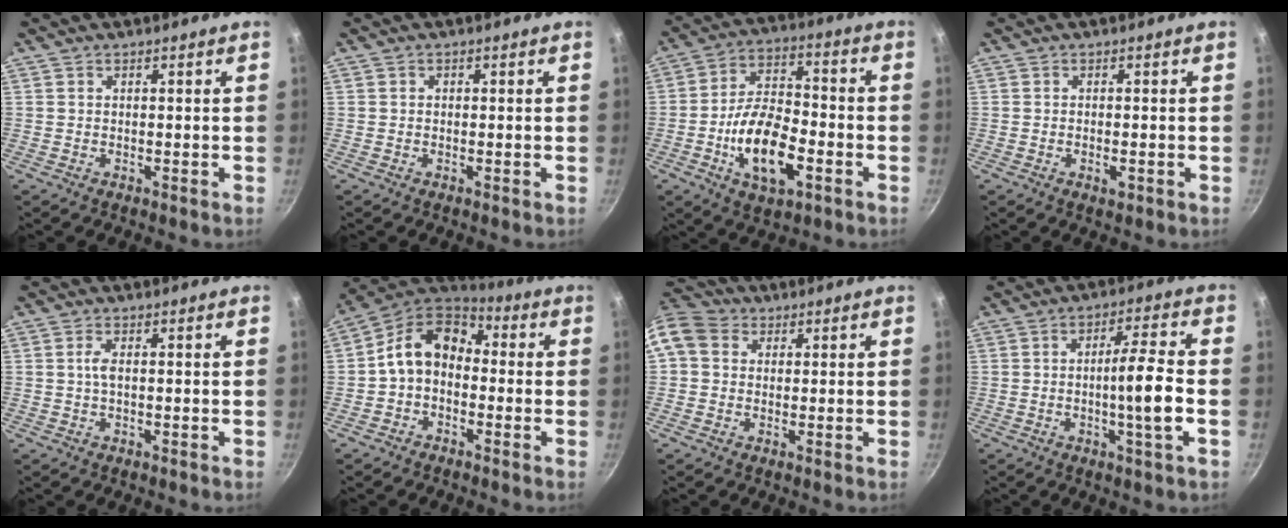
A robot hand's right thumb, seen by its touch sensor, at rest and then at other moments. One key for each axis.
{"total": 0.5, "fx": -0.1, "fy": 0.5, "fz": 0.2, "tx": -0.002, "ty": 0.003, "tz": -0.002}
{"total": 15.0, "fx": -4.9, "fy": 7.4, "fz": 12.1, "tx": -0.205, "ty": 0.033, "tz": -0.086}
{"total": 2.0, "fx": -0.7, "fy": 0.9, "fz": 1.7, "tx": -0.032, "ty": 0.000, "tz": -0.012}
{"total": 1.8, "fx": 0.1, "fy": 0.6, "fz": 1.7, "tx": -0.041, "ty": 0.004, "tz": -0.001}
{"total": 11.6, "fx": -0.5, "fy": 8.5, "fz": 7.9, "tx": -0.113, "ty": 0.045, "tz": -0.033}
{"total": 9.3, "fx": 1.9, "fy": 7.7, "fz": 4.7, "tx": -0.087, "ty": 0.021, "tz": 0.017}
{"total": 9.0, "fx": -1.8, "fy": 0.3, "fz": 8.9, "tx": -0.149, "ty": 0.017, "tz": -0.031}